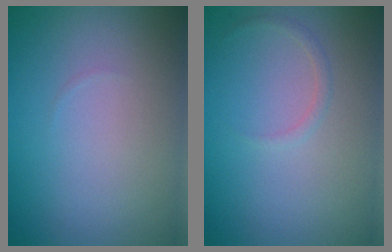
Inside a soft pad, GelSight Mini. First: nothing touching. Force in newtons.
{"total": 0.7, "press": 0.7, "slide": 0.1}